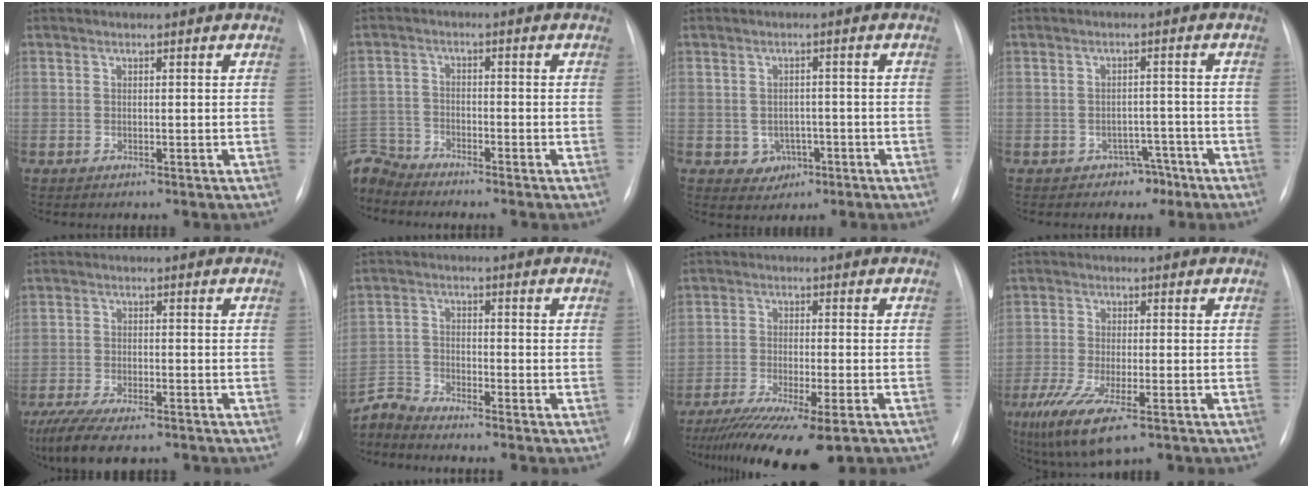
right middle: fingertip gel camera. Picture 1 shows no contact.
{"total": 6.3, "force": [-6.3, 0.9, -0.1], "torque": [0.000, 0.000, -0.127]}
{"total": 3.6, "force": [-1.3, 3.2, 1.1], "torque": [-0.008, 0.009, -0.008]}
{"total": 3.3, "force": [-2.2, 2.5, 0.3], "torque": [0.001, 0.019, -0.027]}
{"total": 10.7, "force": [-8.1, 3.3, 6.3], "torque": [-0.107, -0.015, -0.126]}
{"total": 4.8, "force": [-4.8, -0.7, -0.5], "torque": [0.004, -0.006, -0.094]}
{"total": 14.8, "force": [-10.7, 2.5, 9.9], "torque": [-0.166, -0.036, -0.170]}
{"total": 9.4, "force": [-5.3, 2.3, 7.4], "torque": [-0.144, -0.027, -0.090]}